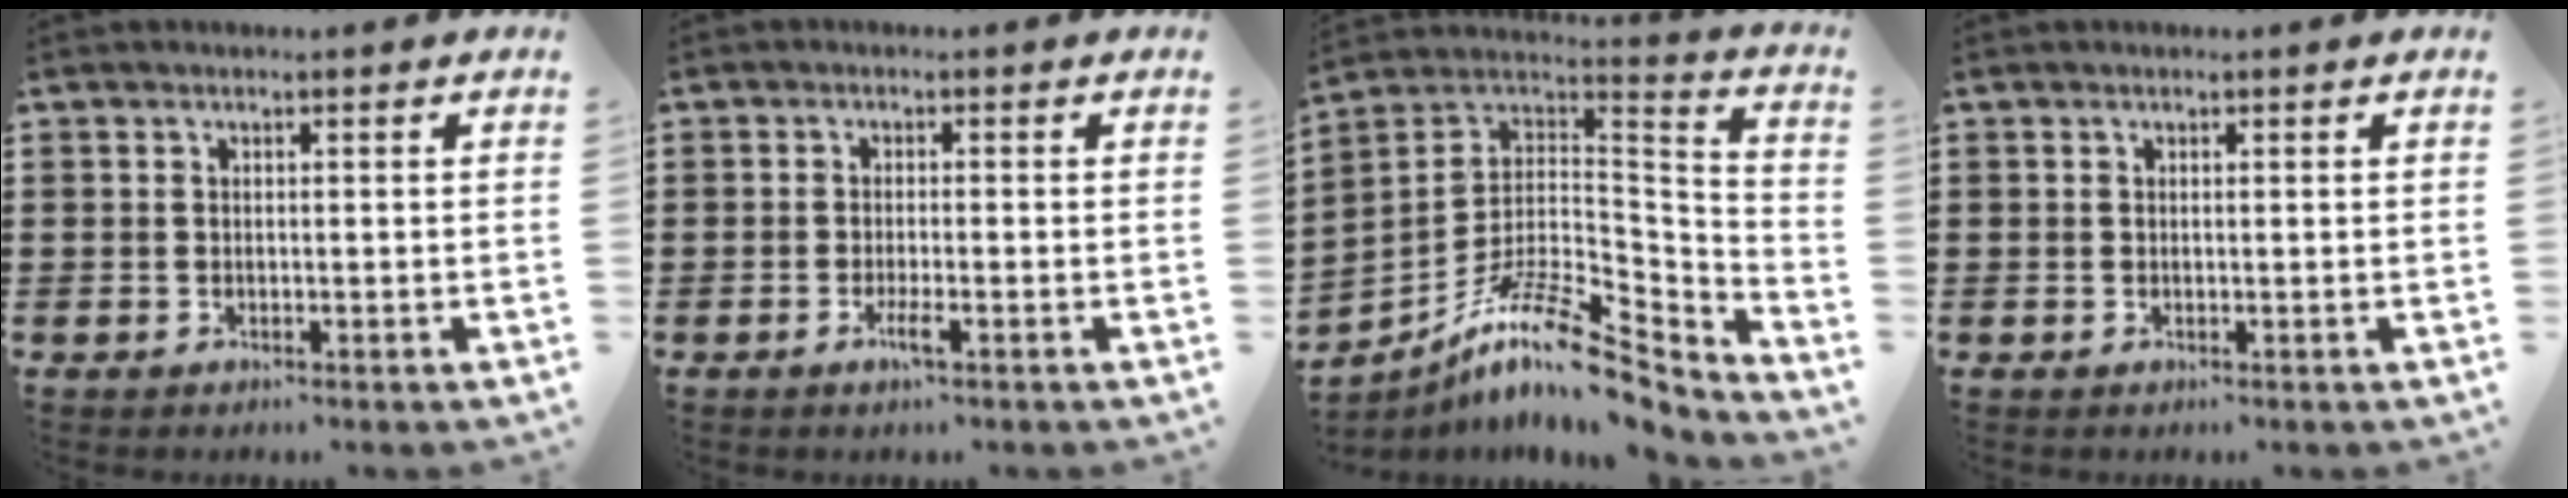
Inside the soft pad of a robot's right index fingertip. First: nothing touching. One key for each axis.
{"total": 2.6, "fx": -1.4, "fy": 0.2, "fz": 2.2, "tx": -0.050, "ty": -0.007, "tz": -0.029}
{"total": 12.9, "fx": -8.7, "fy": 3.6, "fz": 8.8, "tx": -0.160, "ty": 0.014, "tz": -0.162}
{"total": 0.0}